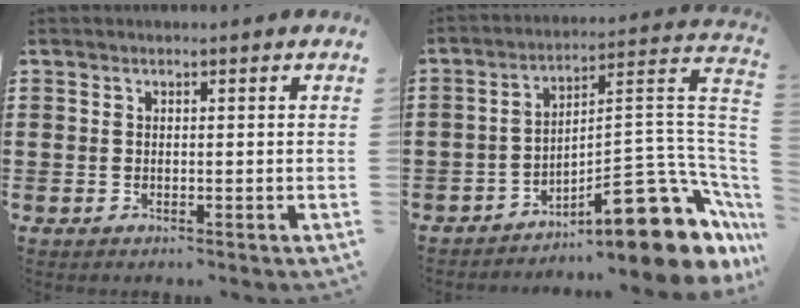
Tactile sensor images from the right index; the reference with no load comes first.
{"total": 16.2, "force": [-9.0, 4.9, 12.5], "torque": [-0.144, 0.014, -0.144]}